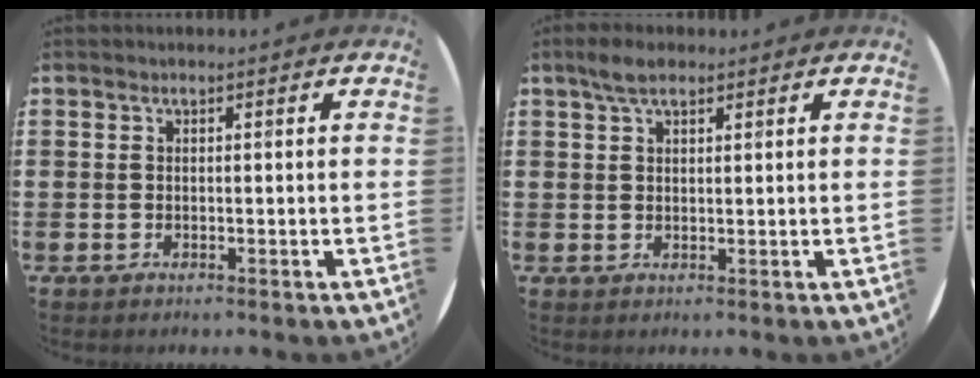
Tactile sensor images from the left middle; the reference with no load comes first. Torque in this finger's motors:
{"motor_torque": [0.68, -0.57, 0.05, 0.07]}